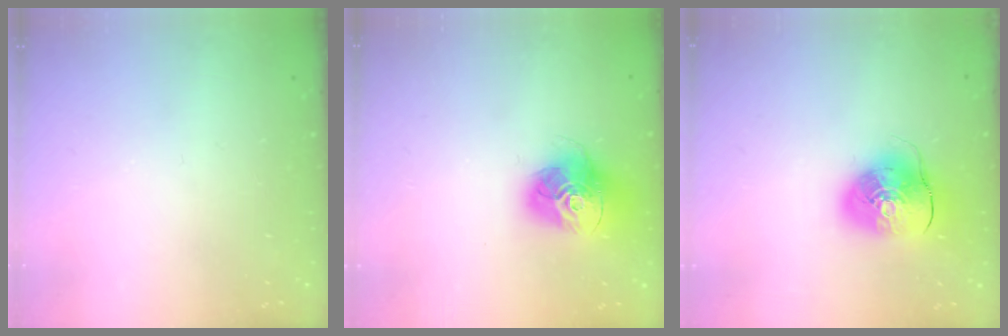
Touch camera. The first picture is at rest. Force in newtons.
{"total": 15.7, "press": 15.7, "slide": 1.4}
{"total": 11.8, "press": 11.7, "slide": 1.9}